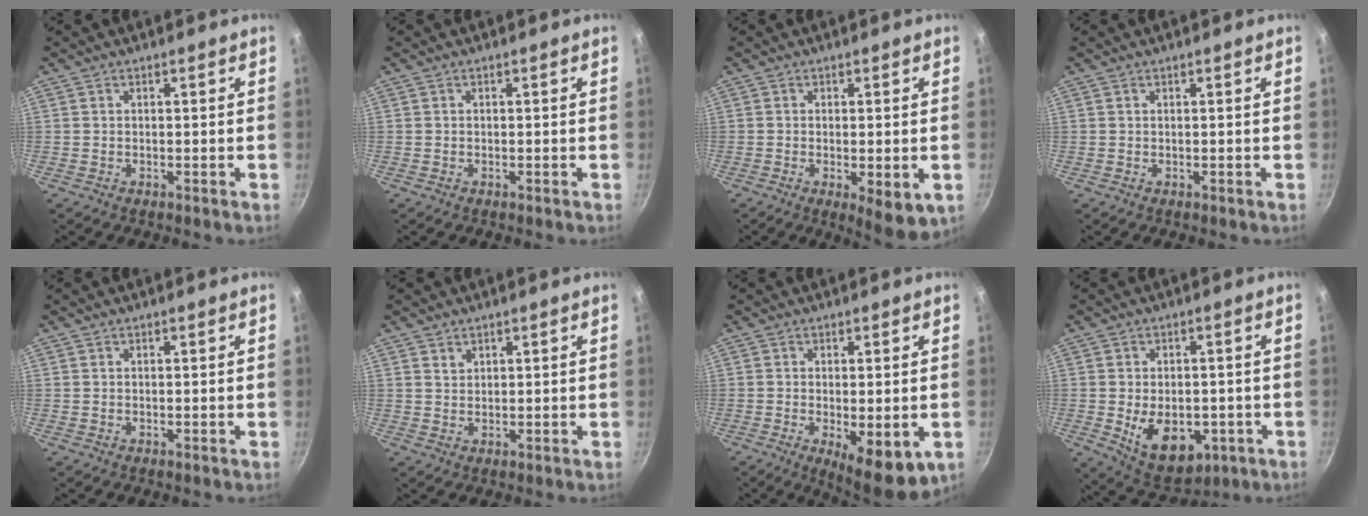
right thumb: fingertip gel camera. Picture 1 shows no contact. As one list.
[{"total": 0.0}, {"total": 7.0, "force": [-1.8, 2.2, 6.4], "torque": [-0.088, -0.012, -0.017]}, {"total": 0.0}, {"total": 0.0}, {"total": 1.6, "force": [1.0, 1.2, 0.5], "torque": [-0.003, 0.000, 0.018]}, {"total": 9.7, "force": [-2.7, 3.3, 8.7], "torque": [-0.116, -0.009, -0.026]}, {"total": 12.1, "force": [-3.0, 7.7, 8.8], "torque": [-0.102, -0.003, -0.024]}]